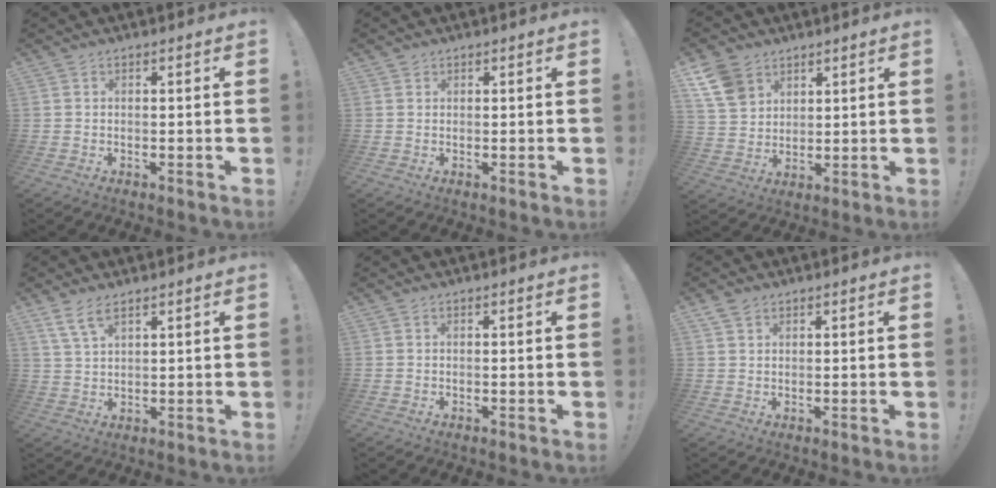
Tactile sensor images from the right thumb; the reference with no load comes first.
{"total": 0.9, "force": [0.7, 0.6, 0.1], "torque": [-0.005, 0.001, 0.014]}
{"total": 10.4, "force": [6.3, 7.2, 4.1], "torque": [-0.078, -0.032, 0.125]}
{"total": 6.0, "force": [4.1, 2.2, 3.8], "torque": [-0.066, -0.018, 0.076]}
{"total": 0.0}
{"total": 2.6, "force": [1.9, 1.4, 1.1], "torque": [-0.018, -0.007, 0.036]}